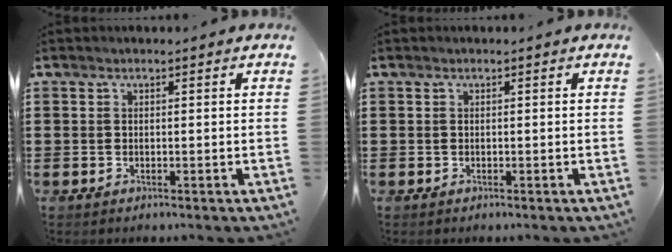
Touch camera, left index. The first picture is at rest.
{"total": 0.0}